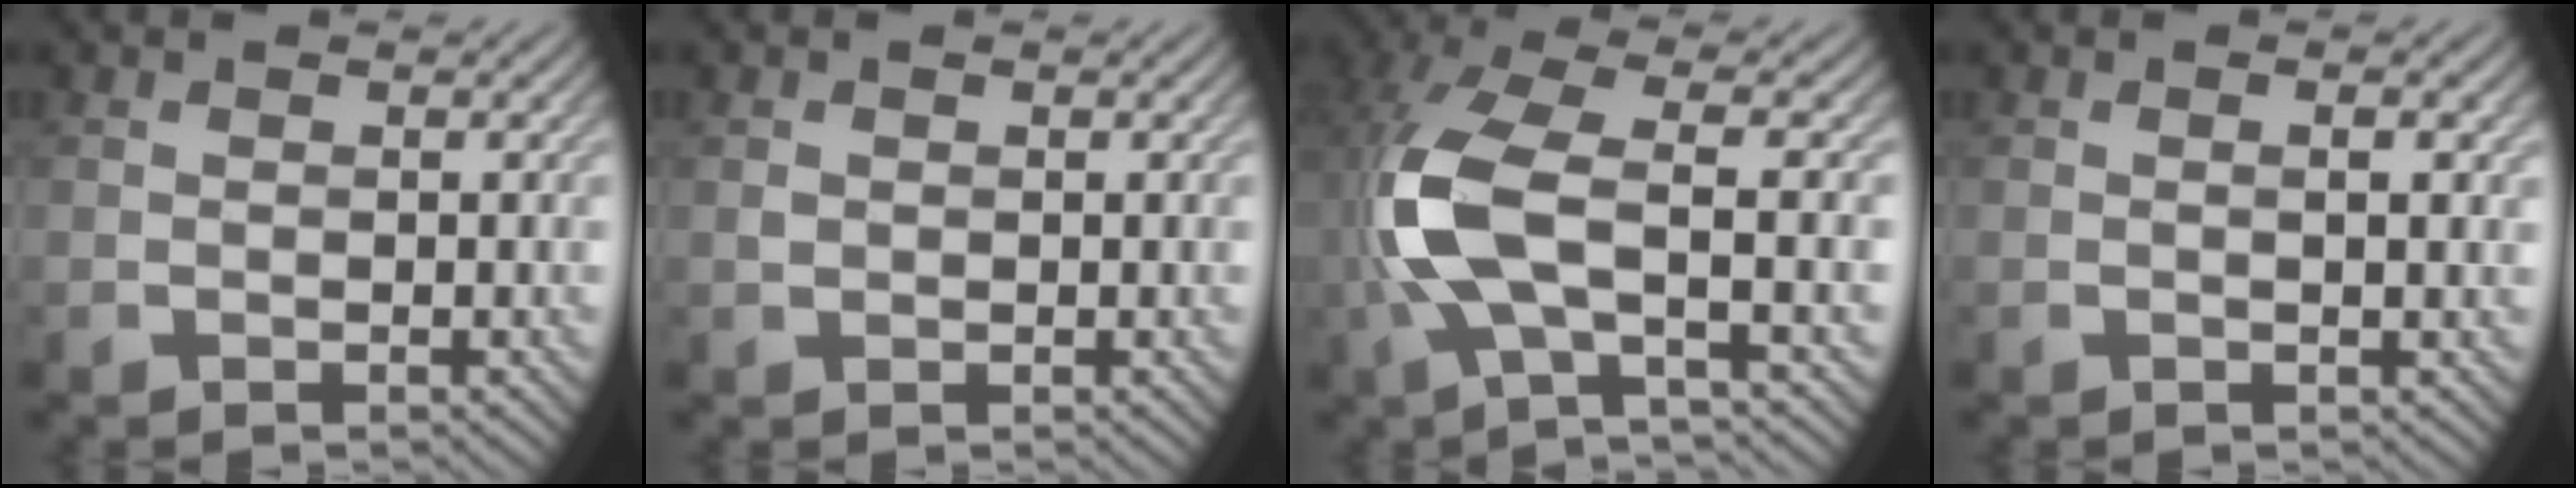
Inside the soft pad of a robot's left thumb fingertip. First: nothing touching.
{"total": 0.7, "force": [0.2, 0.6, 0.3], "torque": [-0.007, -0.003, 0.003]}
{"total": 9.5, "force": [-1.2, 3.0, 8.9], "torque": [-0.206, 0.010, -0.035]}
{"total": 1.6, "force": [0.3, 0.2, 1.6], "torque": [-0.026, 0.002, 0.001]}